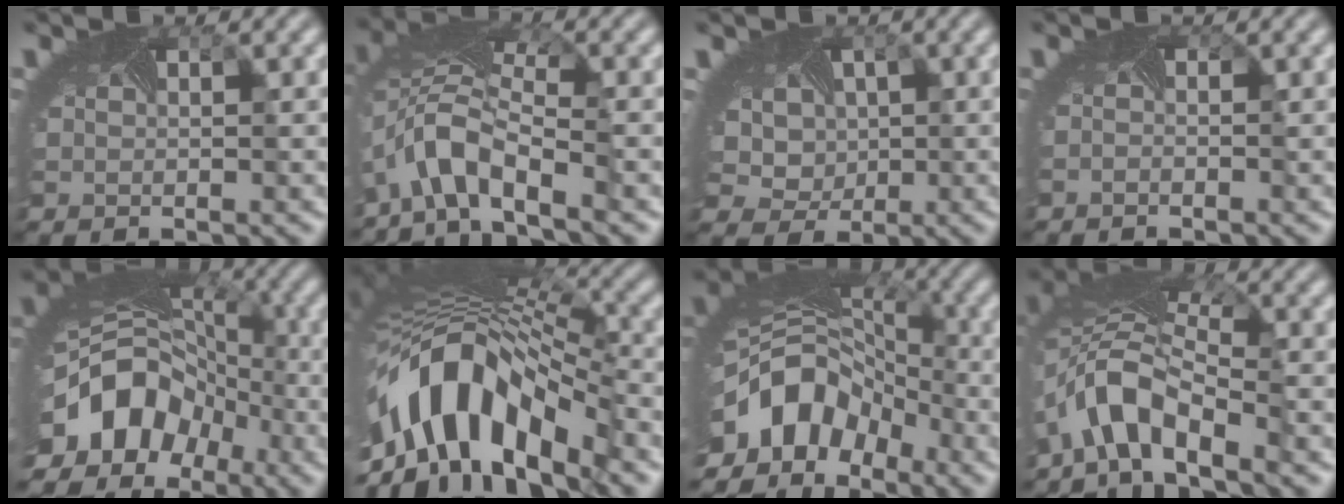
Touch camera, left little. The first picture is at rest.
{"total": 5.5, "force": [-3.8, 1.5, 3.6], "torque": [-0.075, -0.002, -0.085]}
{"total": 6.0, "force": [1.2, 4.9, 3.2], "torque": [-0.048, 0.010, 0.000]}
{"total": 0.7, "force": [-0.6, 0.0, 0.3], "torque": [-0.008, -0.007, -0.011]}
{"total": 13.4, "force": [-6.1, 9.8, 6.7], "torque": [-0.148, -0.035, -0.103]}
{"total": 13.0, "force": [-4.6, 6.7, 10.2], "torque": [-0.193, -0.003, -0.080]}
{"total": 10.2, "force": [-5.5, 6.9, 5.1], "torque": [-0.110, -0.025, -0.100]}
{"total": 6.2, "force": [-4.3, 1.9, 4.0], "torque": [-0.081, -0.002, -0.097]}